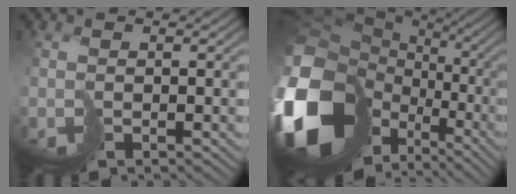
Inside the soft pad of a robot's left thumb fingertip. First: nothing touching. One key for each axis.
{"total": 21.4, "fx": -5.6, "fy": 16.5, "fz": 12.4, "tx": -0.333, "ty": -0.046, "tz": -0.075}